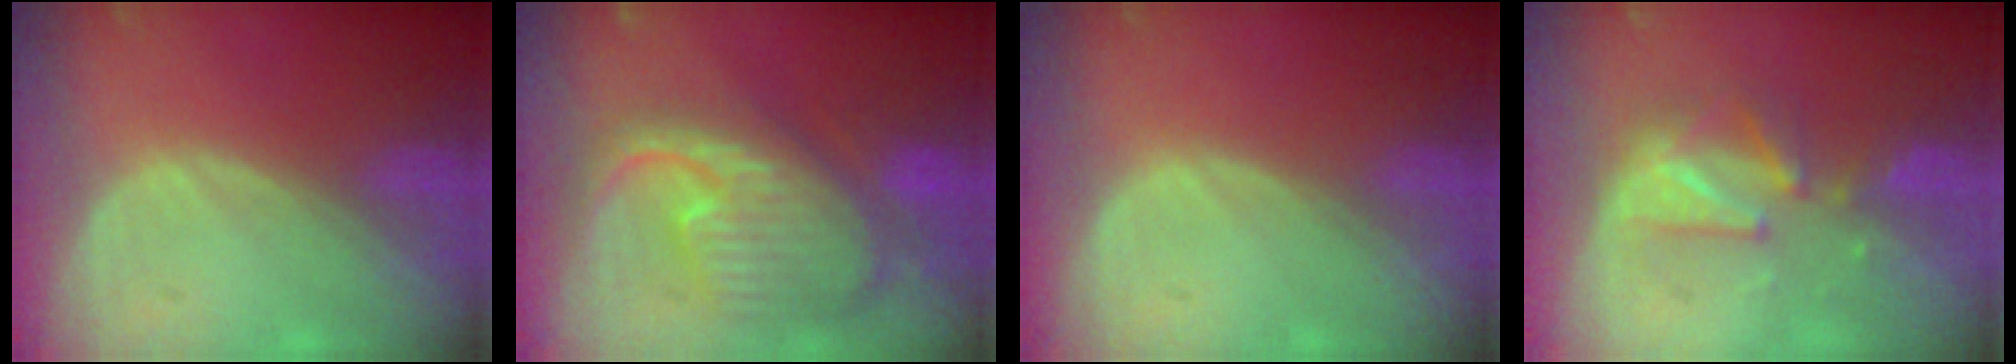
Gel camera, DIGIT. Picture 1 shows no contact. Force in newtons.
{"total": 12.4, "press": 10.7, "slide": 6.4}
{"total": 0.0}
{"total": 6.2, "press": 6.2, "slide": 0.6}